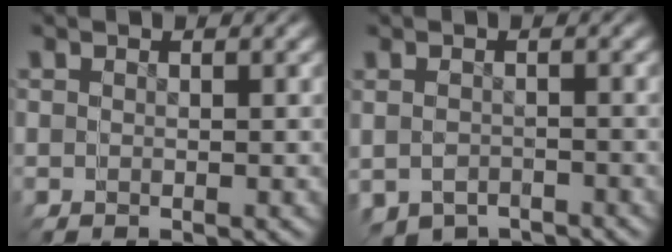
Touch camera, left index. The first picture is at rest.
{"total": 1.5, "force": [-1.1, -0.6, -0.9], "torque": [0.001, -0.009, -0.012]}